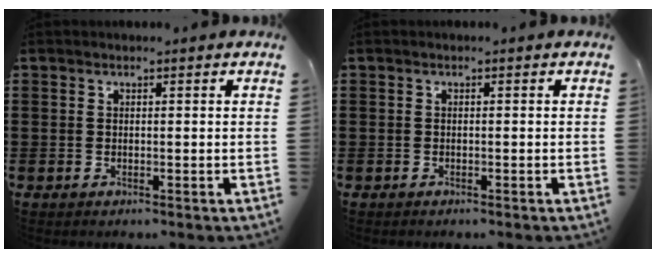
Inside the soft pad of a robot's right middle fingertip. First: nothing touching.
{"total": 0.0}